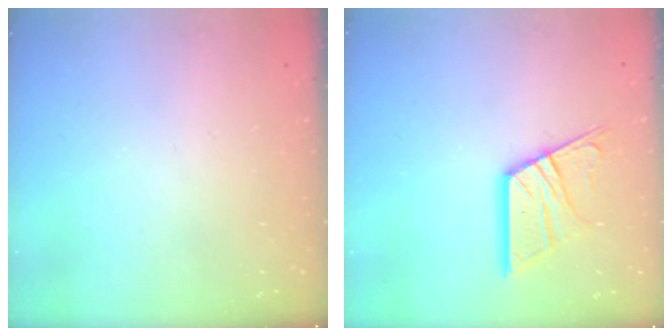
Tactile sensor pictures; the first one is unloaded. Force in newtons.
{"total": 14.3, "press": 14.2, "slide": 1.4}